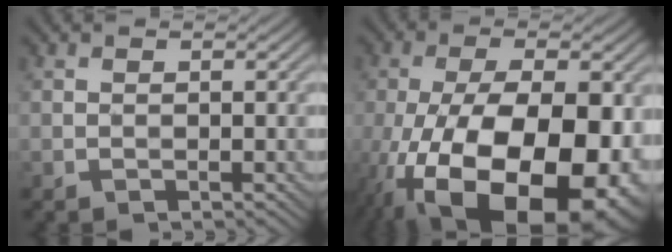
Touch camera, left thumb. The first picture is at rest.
{"total": 21.0, "force": [-8.6, 10.2, 16.3], "torque": [-0.267, -0.048, -0.111]}